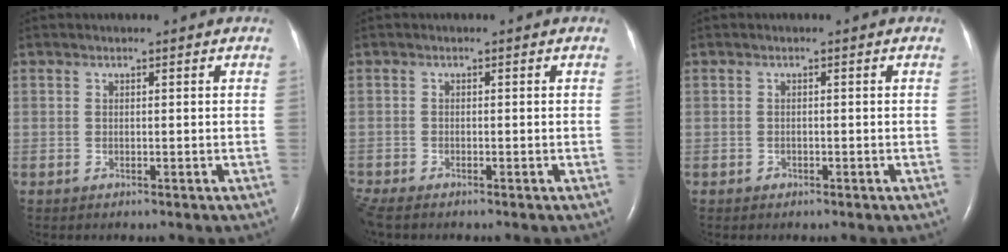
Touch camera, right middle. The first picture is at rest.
{"total": 2.2, "force": [-2.0, 0.4, 0.8], "torque": [-0.025, -0.009, -0.038]}
{"total": 0.5, "force": [-0.3, 0.4, 0.0], "torque": [-0.002, 0.002, -0.007]}